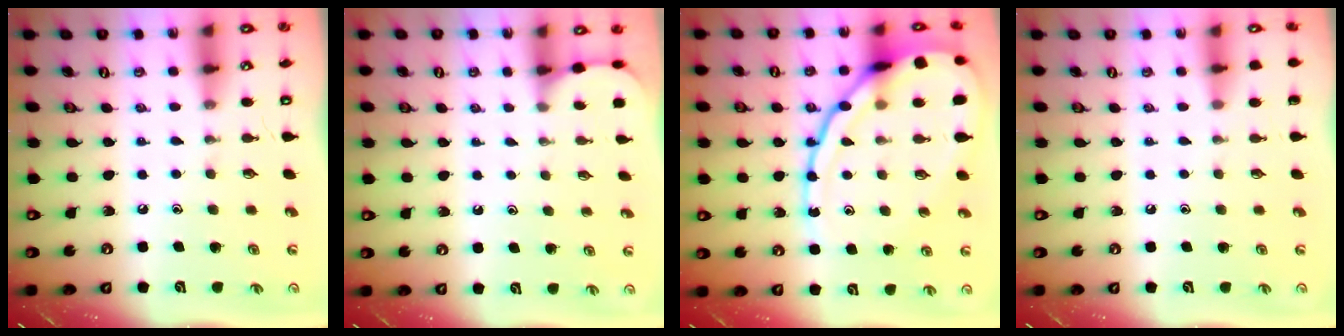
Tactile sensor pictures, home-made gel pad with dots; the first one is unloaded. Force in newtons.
{"total": 1.4, "press": 1.4, "slide": 0.0}
{"total": 20.5, "press": 20.4, "slide": 1.9}
{"total": 0.0}